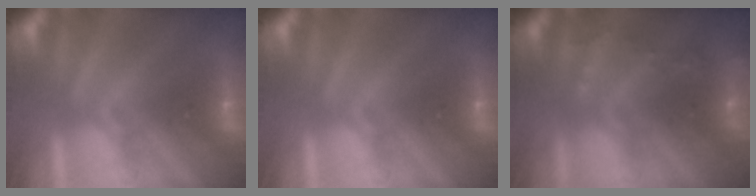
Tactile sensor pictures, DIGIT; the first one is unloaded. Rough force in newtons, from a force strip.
{"total": 0.0}
{"total": 7.0}